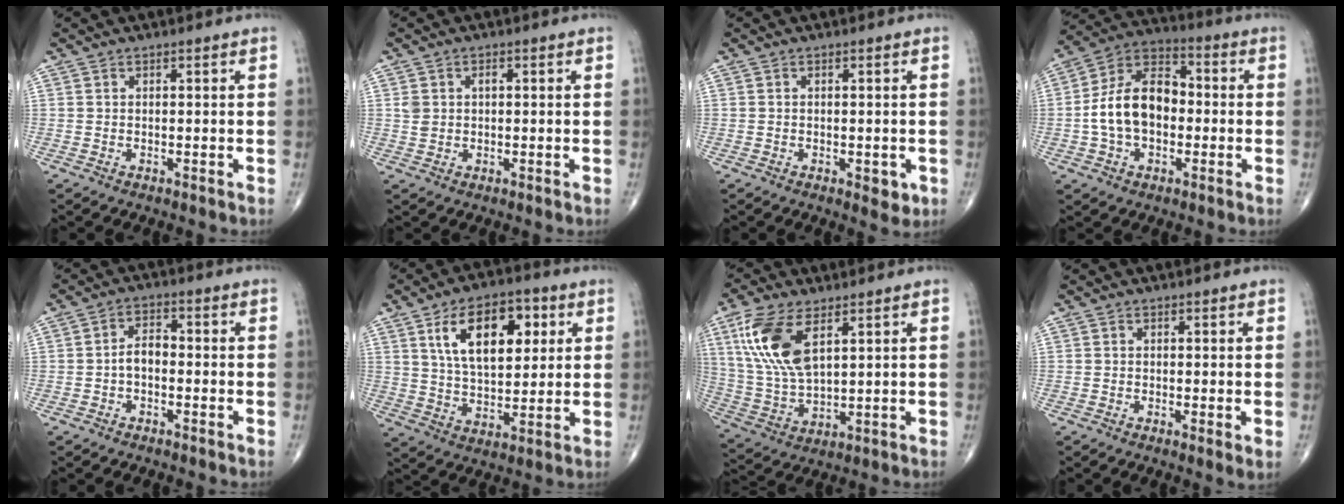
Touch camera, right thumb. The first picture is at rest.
{"total": 3.4, "force": [0.7, 2.1, 2.5], "torque": [-0.048, 0.006, 0.016]}
{"total": 2.1, "force": [-0.7, 1.0, 1.7], "torque": [-0.014, -0.003, -0.007]}
{"total": 14.3, "force": [-1.2, 9.4, 10.8], "torque": [-0.181, 0.038, -0.030]}
{"total": 3.8, "force": [-1.0, 2.2, 2.9], "torque": [-0.041, 0.020, -0.025]}
{"total": 15.7, "force": [5.4, 8.5, 12.0], "torque": [-0.161, -0.012, 0.095]}
{"total": 14.1, "force": [5.9, 6.6, 11.0], "torque": [-0.229, -0.015, 0.126]}
{"total": 1.8, "force": [-0.2, 0.3, 1.8], "torque": [-0.034, -0.009, -0.007]}